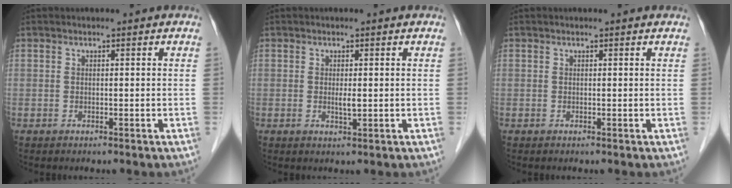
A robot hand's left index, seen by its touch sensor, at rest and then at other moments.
{"total": 1.5, "force": [0.0, 0.2, 1.5], "torque": [-0.030, -0.002, 0.003]}
{"total": 0.5, "force": [0.5, 0.0, 0.2], "torque": [-0.007, -0.001, 0.001]}